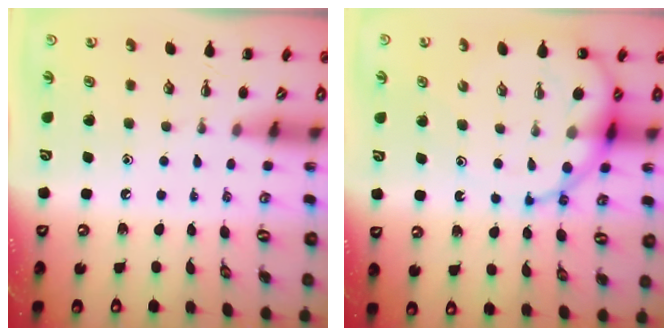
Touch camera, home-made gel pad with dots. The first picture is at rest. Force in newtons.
{"total": 11.6, "press": 11.3, "slide": 2.7}